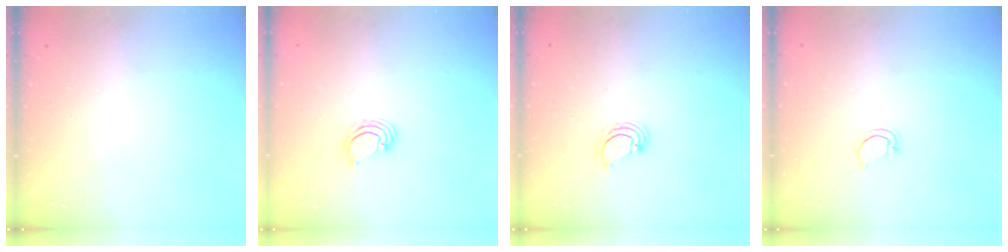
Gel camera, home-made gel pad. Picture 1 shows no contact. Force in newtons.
{"total": 2.7, "press": 2.6, "slide": 0.6}
{"total": 3.2, "press": 3.1, "slide": 0.4}
{"total": 2.6, "press": 2.6, "slide": 0.2}